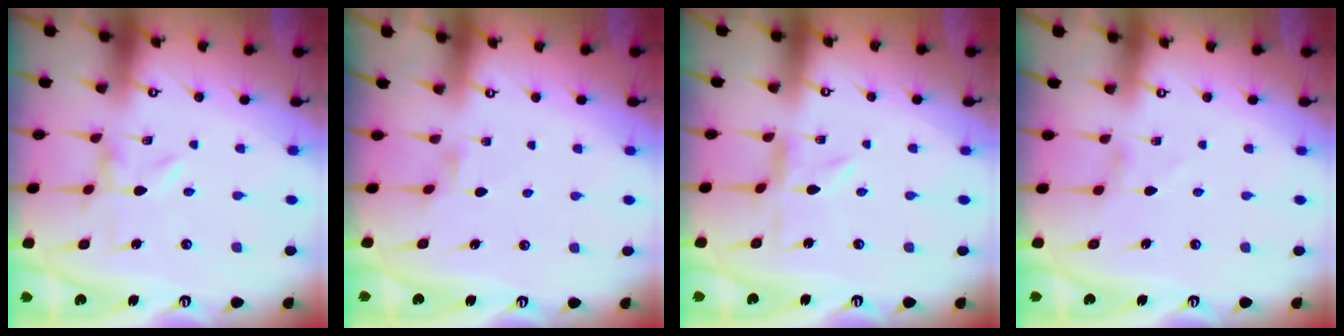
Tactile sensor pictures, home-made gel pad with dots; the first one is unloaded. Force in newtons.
{"total": 0.9, "press": 0.8, "slide": 0.3}
{"total": 0.8, "press": 0.7, "slide": 0.4}
{"total": 0.8, "press": 0.8, "slide": 0.3}